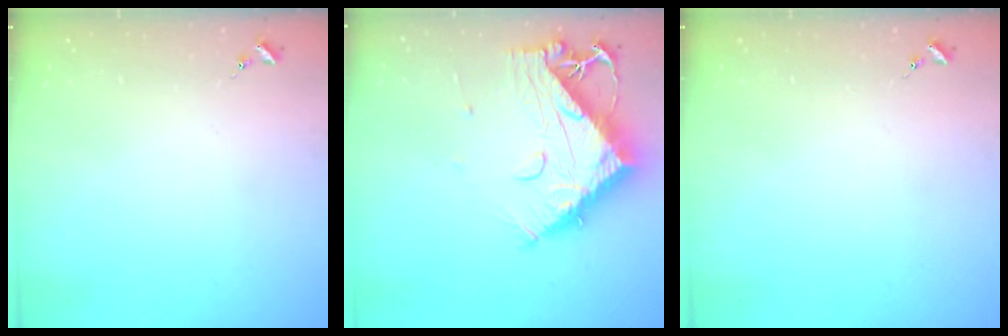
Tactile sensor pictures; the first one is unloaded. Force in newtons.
{"total": 13.9, "press": 13.8, "slide": 1.3}
{"total": 0.0}